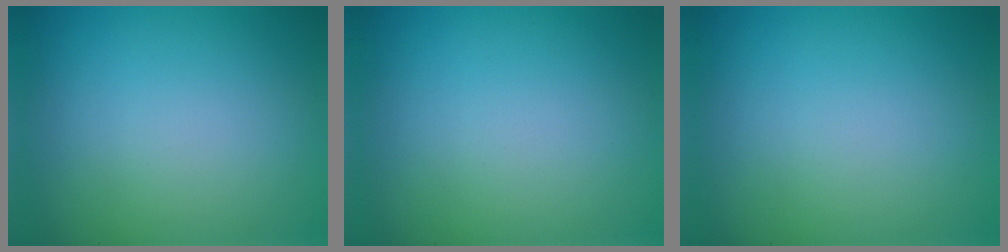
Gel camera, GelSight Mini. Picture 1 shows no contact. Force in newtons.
{"total": 0.0}
{"total": 0.0}